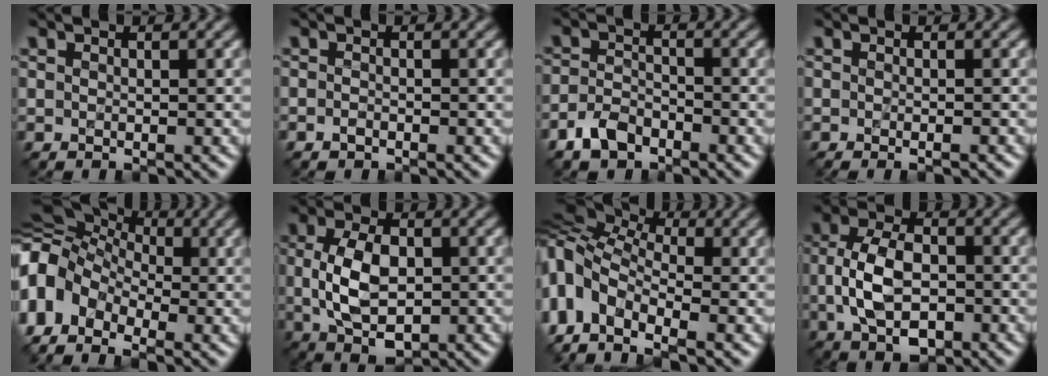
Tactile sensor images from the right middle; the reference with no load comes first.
{"total": 0.6, "force": [-0.4, 0.3, 0.3], "torque": [-0.006, -0.002, -0.008]}
{"total": 3.0, "force": [-2.3, 1.5, 1.3], "torque": [-0.025, 0.003, -0.052]}
{"total": 1.2, "force": [-0.7, 0.2, 0.9], "torque": [-0.012, -0.003, -0.009]}
{"total": 11.0, "force": [-3.3, 8.4, 6.2], "torque": [-0.127, 0.002, -0.075]}
{"total": 6.5, "force": [-0.2, 3.8, 5.3], "torque": [-0.109, -0.001, -0.001]}
{"total": 10.4, "force": [-2.1, 7.0, 7.5], "torque": [-0.184, 0.003, -0.055]}
{"total": 6.4, "force": [-1.2, 3.7, 5.1], "torque": [-0.102, -0.001, -0.023]}